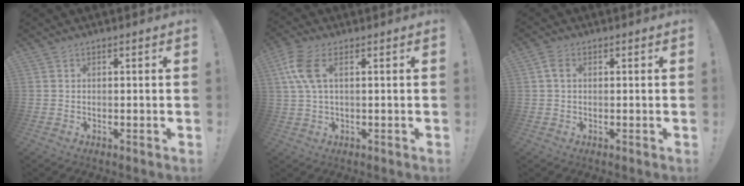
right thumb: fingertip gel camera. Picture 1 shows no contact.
{"total": 8.0, "force": [2.2, 3.5, 6.8], "torque": [-0.152, 0.002, 0.044]}
{"total": 2.9, "force": [0.7, 1.9, 2.1], "torque": [-0.040, 0.007, 0.013]}